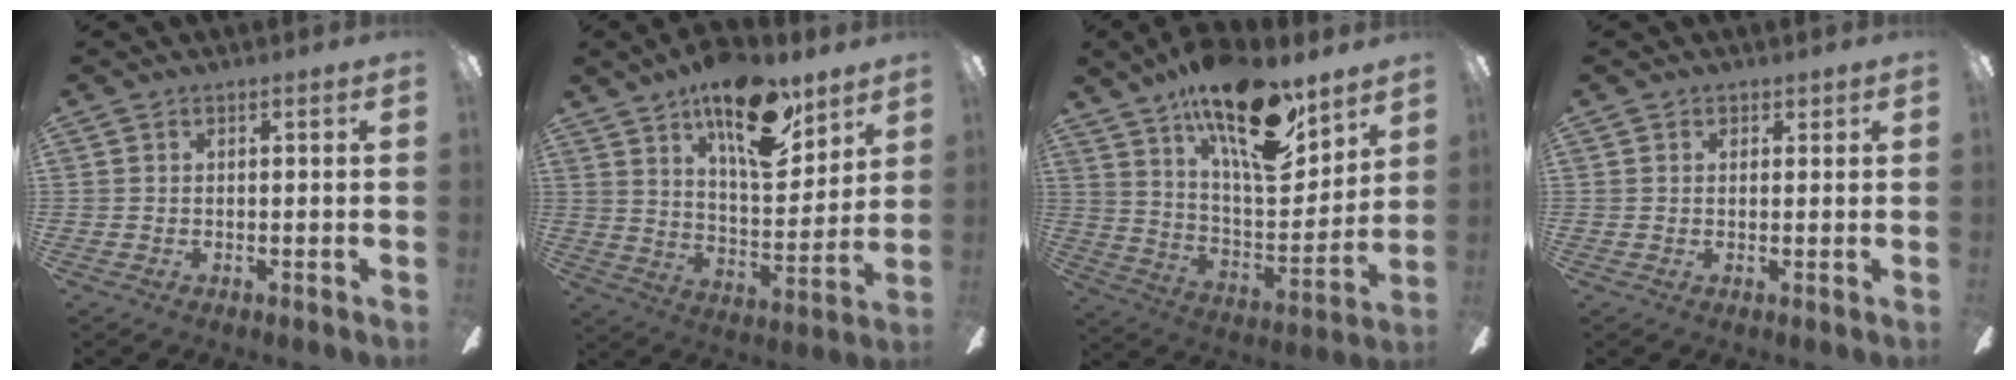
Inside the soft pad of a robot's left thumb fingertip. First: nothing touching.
{"total": 19.2, "force": [12.4, 7.9, 12.3], "torque": [-0.183, -0.069, 0.205]}
{"total": 21.6, "force": [14.4, 7.8, 14.1], "torque": [-0.232, -0.087, 0.245]}
{"total": 1.3, "force": [0.9, 0.9, 0.3], "torque": [0.001, 0.000, 0.015]}